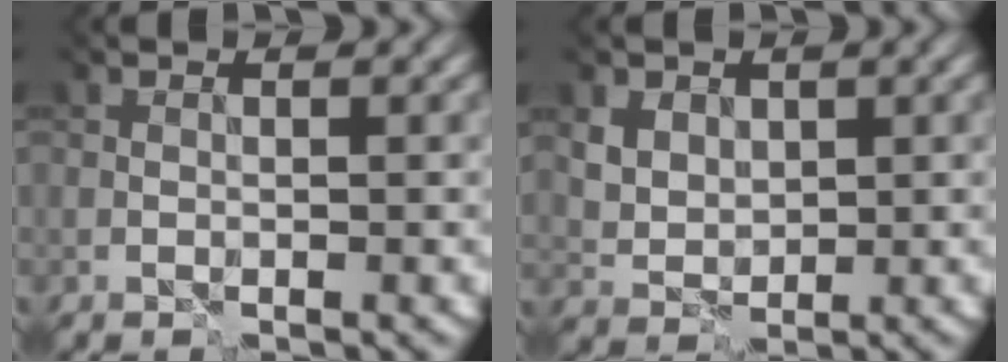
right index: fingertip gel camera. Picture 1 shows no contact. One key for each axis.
{"total": 3.5, "fx": 1.8, "fy": 2.7, "fz": 1.3, "tx": -0.040, "ty": 0.001, "tz": 0.039}